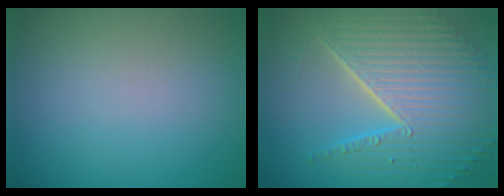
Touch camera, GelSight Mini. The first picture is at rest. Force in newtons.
{"total": 10.6, "press": 6.8, "slide": 8.1}